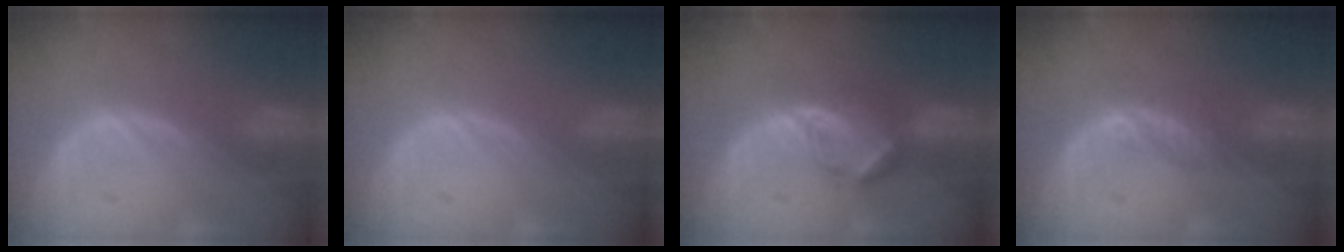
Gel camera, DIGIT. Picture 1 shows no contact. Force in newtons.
{"total": 0.0}
{"total": 5.9, "press": 5.4, "slide": 2.3}
{"total": 1.8, "press": 1.6, "slide": 0.8}